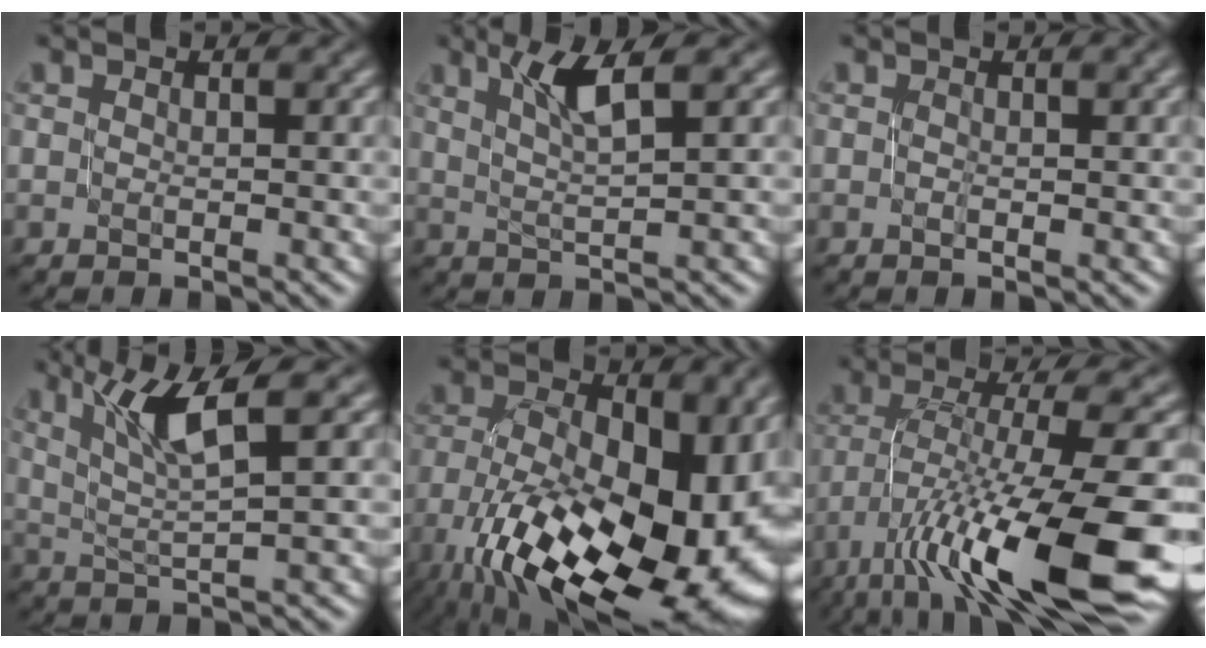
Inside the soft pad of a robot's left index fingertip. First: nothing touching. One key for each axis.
{"total": 3.8, "fx": 1.9, "fy": 0.4, "fz": 3.3, "tx": -0.063, "ty": 0.003, "tz": 0.038}
{"total": 1.1, "fx": 0.0, "fy": 0.3, "fz": 1.1, "tx": -0.018, "ty": 0.001, "tz": -0.001}
{"total": 5.0, "fx": 2.3, "fy": 0.5, "fz": 4.4, "tx": -0.089, "ty": 0.007, "tz": 0.049}
{"total": 18.6, "fx": -6.5, "fy": 9.6, "fz": 14.5, "tx": -0.233, "ty": -0.006, "tz": -0.094}
{"total": 14.9, "fx": -6.9, "fy": 3.6, "fz": 12.6, "tx": -0.224, "ty": 0.001, "tz": -0.109}